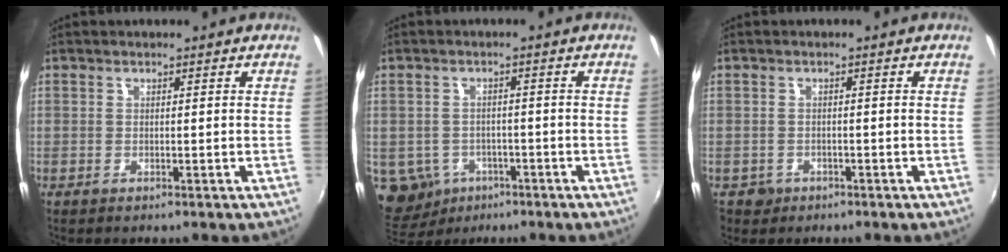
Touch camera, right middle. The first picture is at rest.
{"total": 9.4, "force": [-4.1, 7.7, 3.3], "torque": [-0.107, -0.010, -0.049]}
{"total": 2.7, "force": [-1.2, 2.4, 0.6], "torque": [-0.020, -0.002, -0.016]}